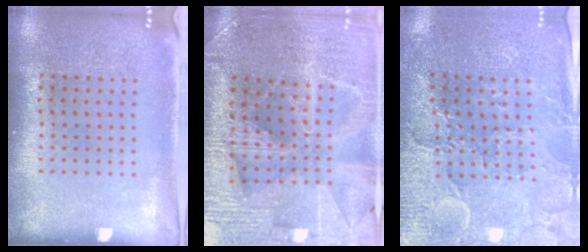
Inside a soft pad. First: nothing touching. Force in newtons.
{"total": 3.4, "press": 3.3, "slide": 0.7}
{"total": 3.3, "press": 3.2, "slide": 0.7}